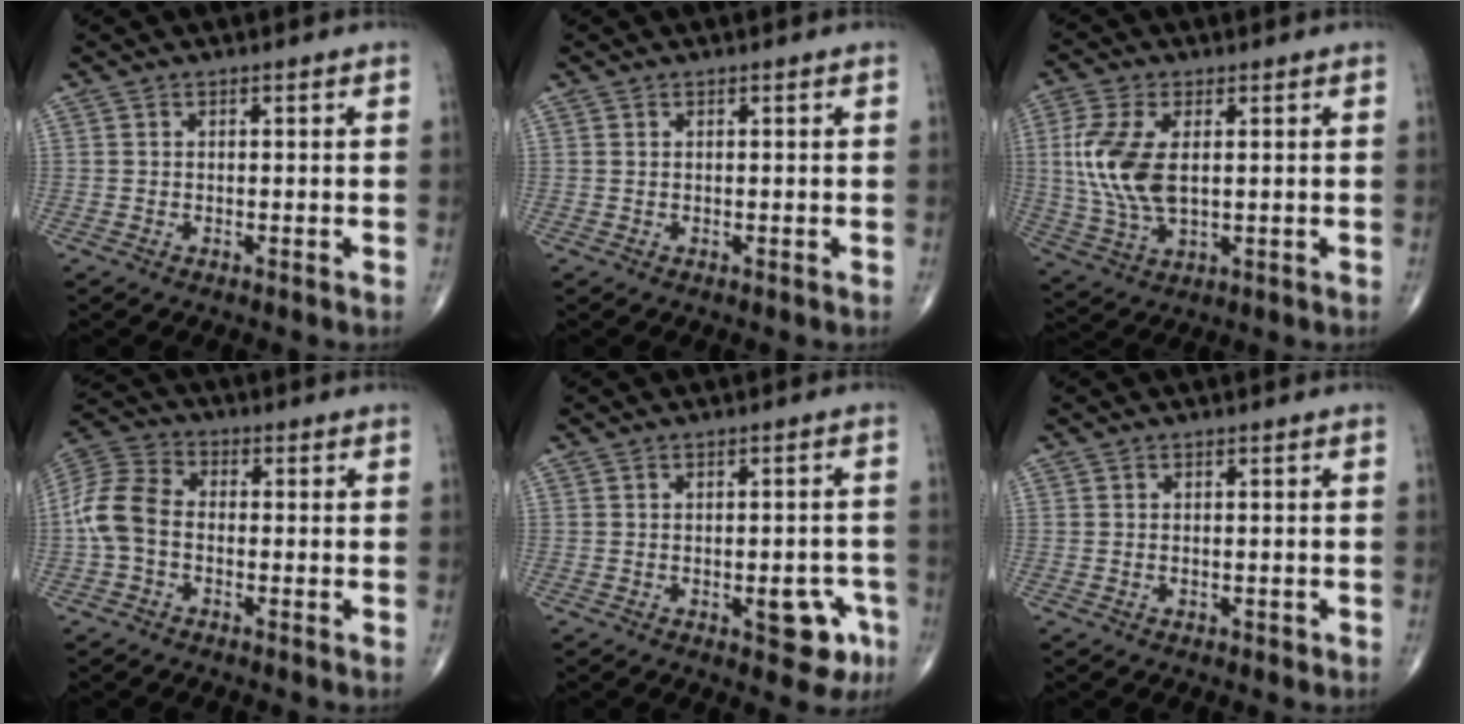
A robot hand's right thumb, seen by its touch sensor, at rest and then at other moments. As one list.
[{"total": 0.0}, {"total": 12.1, "force": [1.4, 6.4, 10.2], "torque": [-0.231, -0.006, 0.033]}, {"total": 9.4, "force": [-1.4, 6.3, 6.8], "torque": [-0.143, 0.027, -0.043]}, {"total": 7.2, "force": [-2.8, 3.3, 5.7], "torque": [-0.044, 0.013, -0.027]}, {"total": 0.9, "force": [-0.3, 0.6, 0.6], "torque": [-0.014, 0.004, -0.002]}]